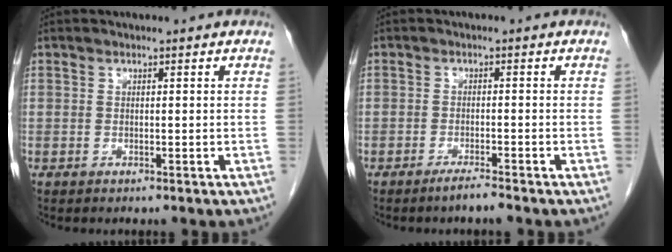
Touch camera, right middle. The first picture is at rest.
{"total": 2.1, "force": [-1.8, -0.2, 1.1], "torque": [-0.025, -0.004, -0.034]}